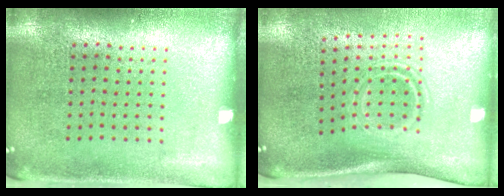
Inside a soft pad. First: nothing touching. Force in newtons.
{"total": 1.9, "press": 1.1, "slide": 1.5}